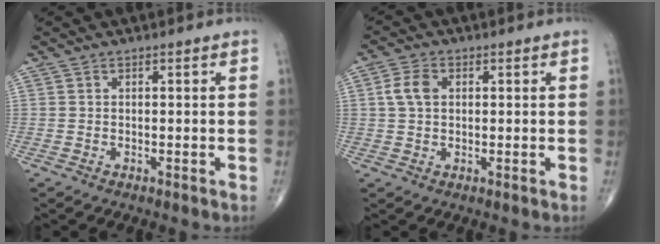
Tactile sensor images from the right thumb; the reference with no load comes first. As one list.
[{"total": 4.3, "force": [0.8, 2.9, 3.0], "torque": [-0.061, 0.006, 0.013]}]